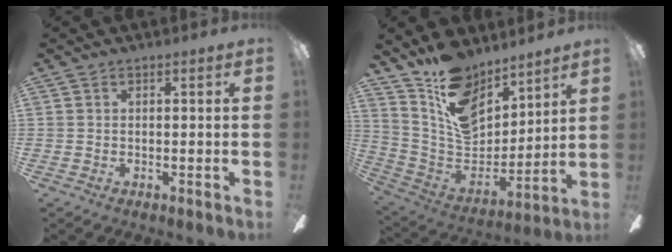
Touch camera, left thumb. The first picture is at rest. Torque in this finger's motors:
{"motor_torque": [0.40, 0.24, 1.14, -1.62, 0.10]}